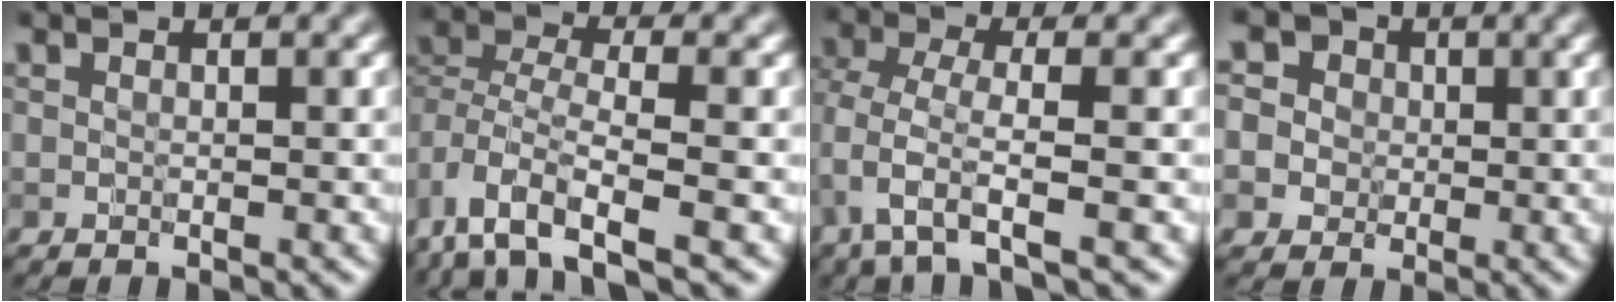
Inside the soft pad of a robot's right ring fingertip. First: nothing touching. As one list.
[{"total": 6.2, "force": [-3.5, 2.8, 4.2], "torque": [-0.079, -0.005, -0.076]}, {"total": 3.3, "force": [-1.6, 0.7, 2.8], "torque": [-0.064, -0.005, -0.038]}, {"total": 7.3, "force": [2.8, 6.3, 2.6], "torque": [-0.037, 0.027, 0.013]}]